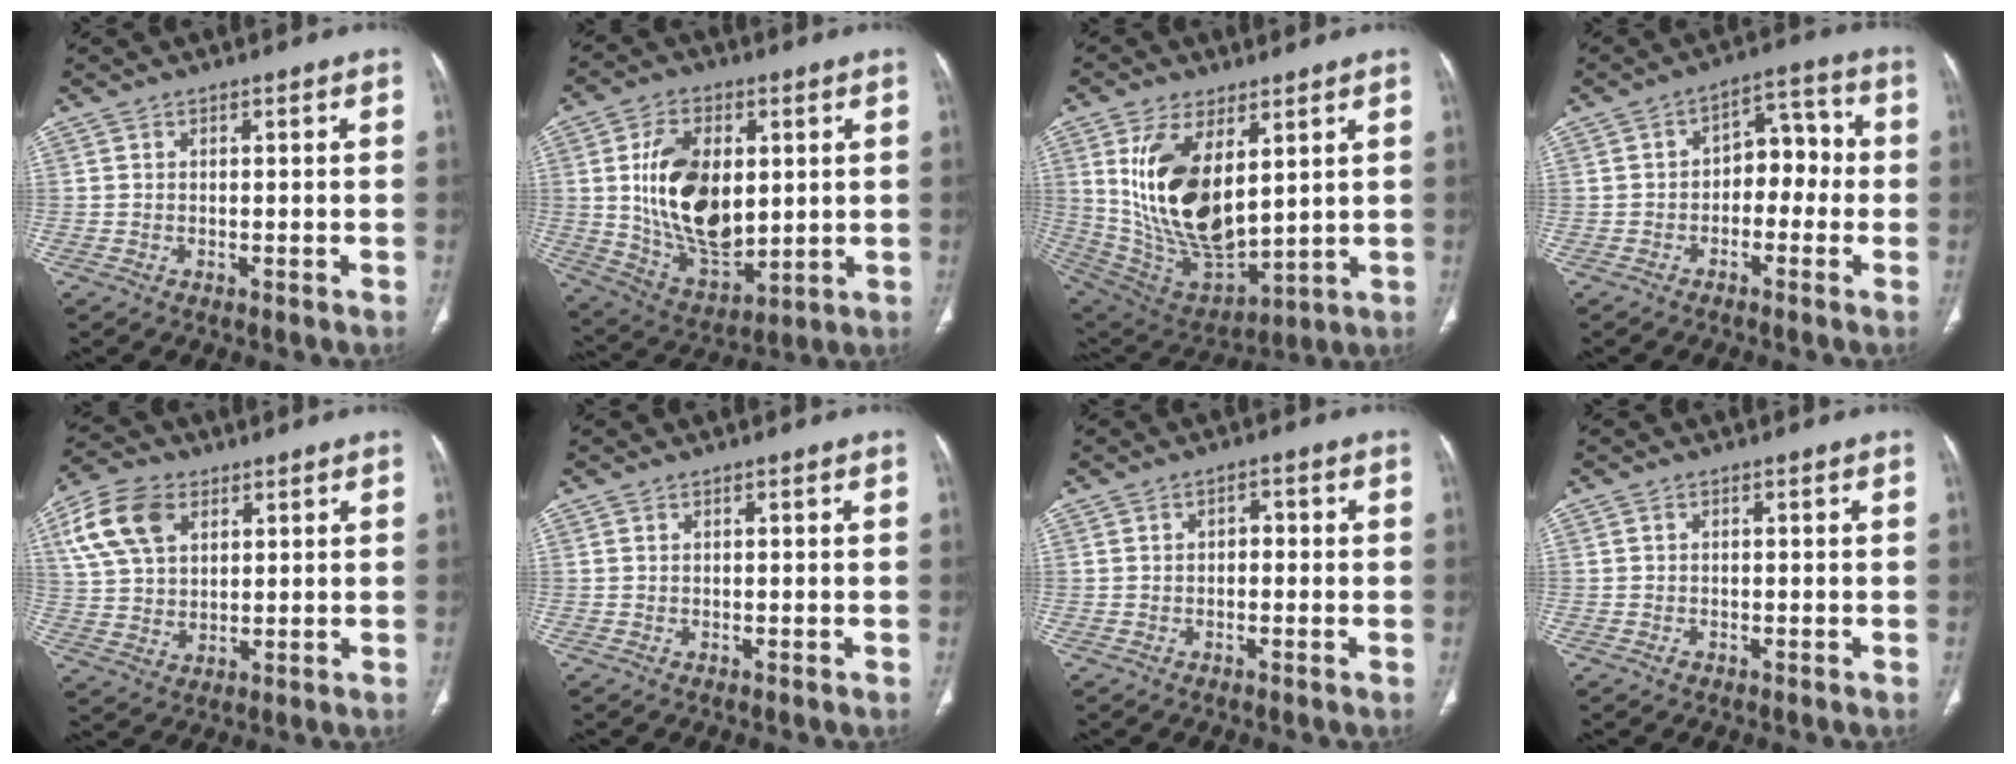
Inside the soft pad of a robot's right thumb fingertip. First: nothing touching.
{"total": 18.6, "force": [2.6, 11.2, 14.7], "torque": [-0.230, -0.019, 0.061]}
{"total": 20.0, "force": [5.5, 10.2, 16.2], "torque": [-0.291, -0.030, 0.128]}
{"total": 7.8, "force": [-1.3, 5.3, 5.5], "torque": [-0.043, 0.042, -0.033]}
{"total": 12.5, "force": [5.1, 8.1, 8.0], "torque": [-0.149, -0.001, 0.100]}
{"total": 0.0}
{"total": 1.9, "force": [-0.1, 1.3, 1.4], "torque": [-0.013, 0.011, -0.006]}
{"total": 0.8, "force": [-0.5, 0.6, 0.3], "torque": [-0.004, 0.001, -0.010]}